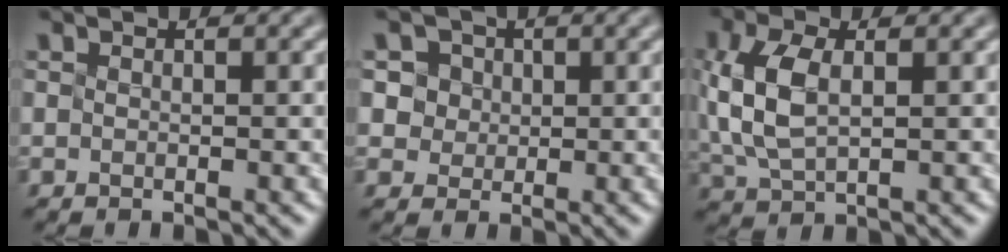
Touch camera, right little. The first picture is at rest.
{"total": 3.4, "force": [1.3, 2.9, 1.1], "torque": [-0.020, 0.010, 0.025]}
{"total": 4.4, "force": [-0.1, 2.4, 3.7], "torque": [-0.101, 0.008, 0.011]}